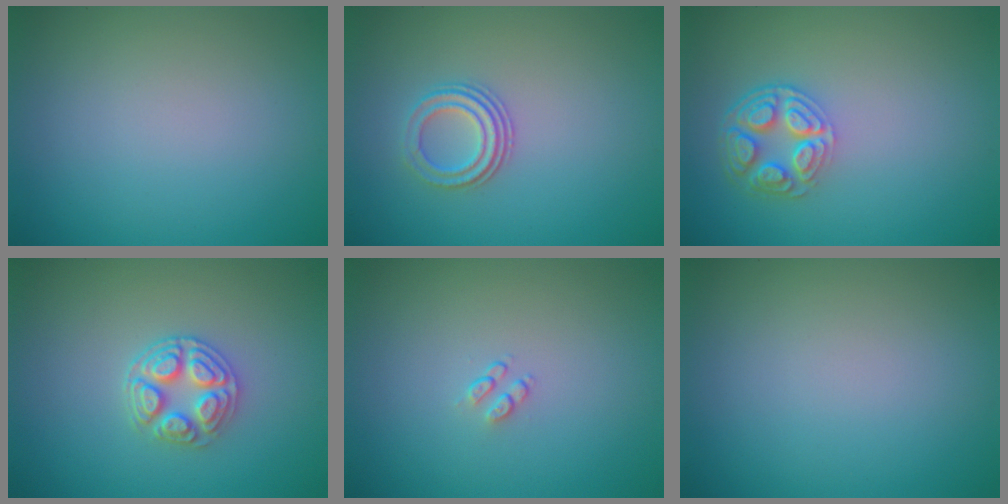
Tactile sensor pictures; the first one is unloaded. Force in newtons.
{"total": 2.8, "press": 2.2, "slide": 1.7}
{"total": 4.6, "press": 3.5, "slide": 2.9}
{"total": 3.5, "press": 3.3, "slide": 1.3}
{"total": 0.9, "press": 0.6, "slide": 0.7}
{"total": 0.0}